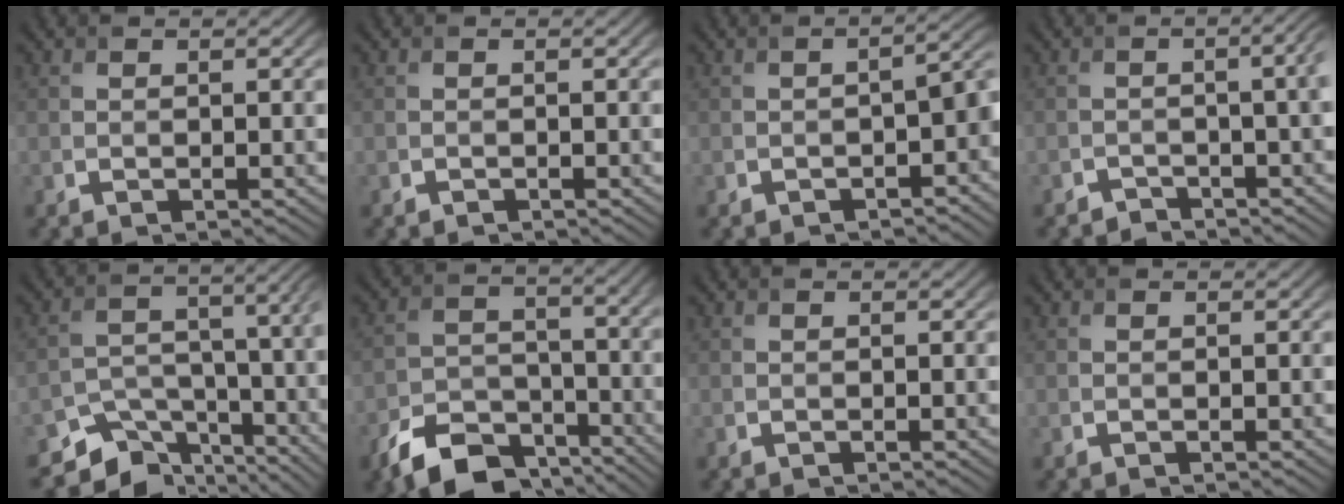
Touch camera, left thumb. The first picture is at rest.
{"total": 0.0}
{"total": 4.1, "force": [-2.0, 1.8, 3.1], "torque": [-0.031, -0.005, -0.028]}
{"total": 3.2, "force": [-2.0, 1.0, 2.4], "torque": [-0.026, 0.002, -0.040]}
{"total": 9.8, "force": [-7.1, 5.1, 4.5], "torque": [-0.077, -0.026, -0.118]}
{"total": 10.1, "force": [-7.2, 5.1, 4.8], "torque": [-0.094, -0.019, -0.132]}
{"total": 0.0}
{"total": 0.0}